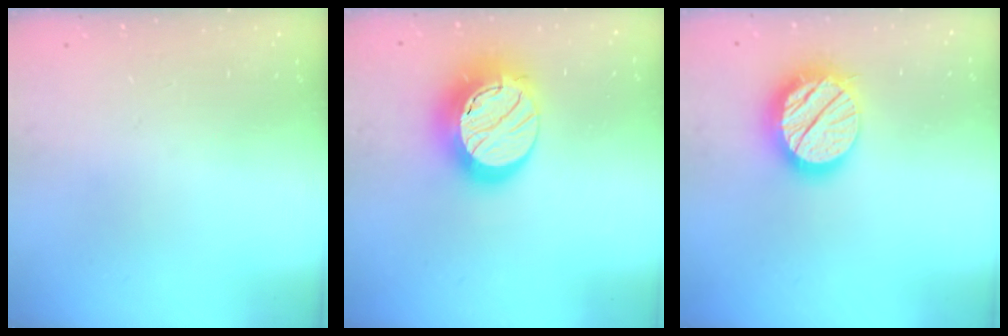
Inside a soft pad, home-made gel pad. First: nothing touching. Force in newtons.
{"total": 21.3, "press": 21.3, "slide": 1.4}
{"total": 16.8, "press": 16.8, "slide": 1.6}